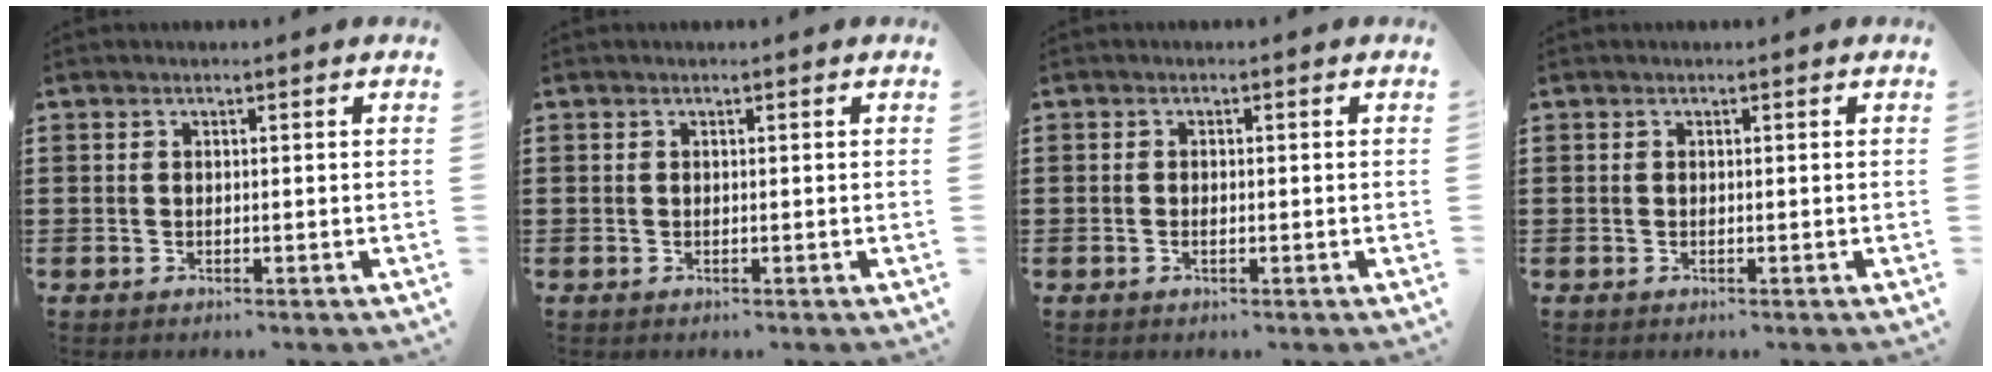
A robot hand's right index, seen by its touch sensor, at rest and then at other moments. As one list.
[{"total": 0.0}, {"total": 0.7, "force": [-0.3, 0.3, 0.6], "torque": [-0.012, -0.004, -0.004]}, {"total": 0.0}]